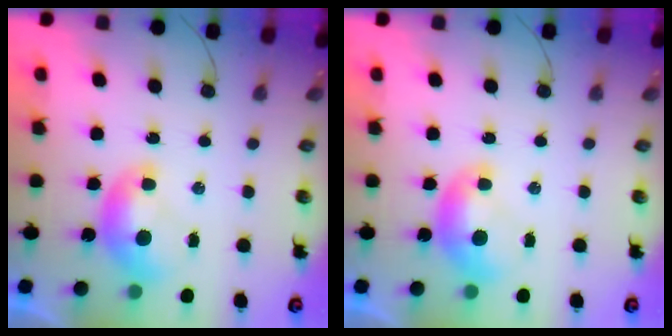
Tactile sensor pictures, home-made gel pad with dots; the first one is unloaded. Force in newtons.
{"total": 0.0}